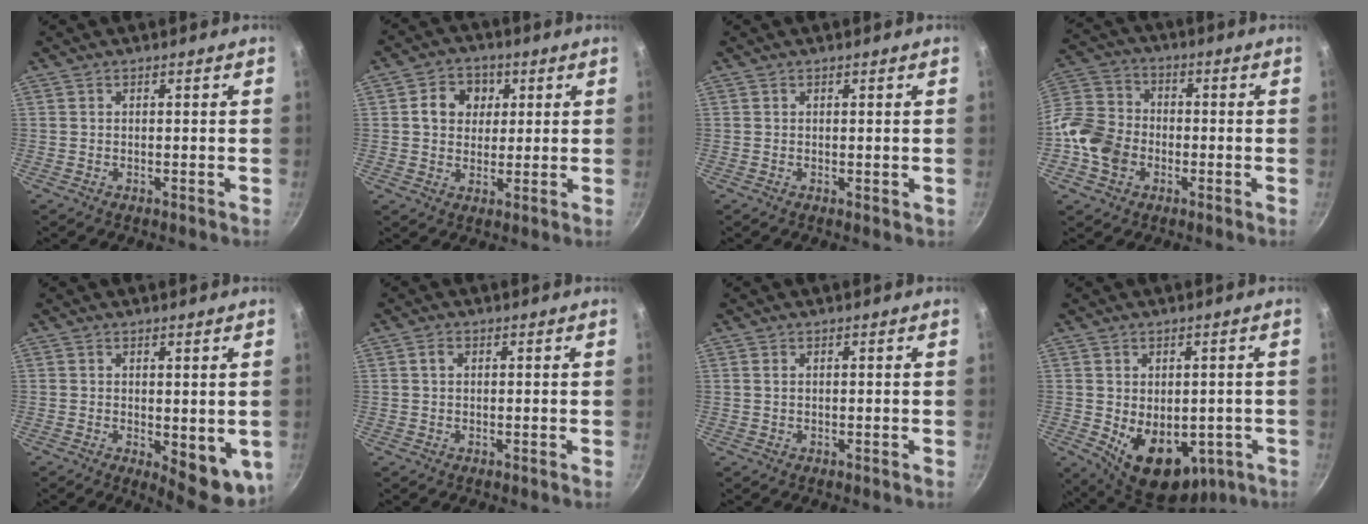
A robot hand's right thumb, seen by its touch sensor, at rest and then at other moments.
{"total": 7.5, "force": [1.9, 6.3, 3.4], "torque": [-0.025, 0.003, 0.021]}
{"total": 0.5, "force": [0.3, 0.3, 0.3], "torque": [-0.001, -0.003, 0.002]}
{"total": 12.8, "force": [-3.5, 10.1, 6.9], "torque": [-0.117, 0.028, -0.086]}
{"total": 8.5, "force": [-0.4, 3.8, 7.6], "torque": [-0.068, -0.007, 0.005]}
{"total": 1.5, "force": [0.4, 1.1, 1.0], "torque": [-0.014, 0.005, 0.005]}
{"total": 0.7, "force": [0.2, 0.4, 0.5], "torque": [-0.009, 0.001, 0.004]}
{"total": 13.8, "force": [-3.0, 9.3, 9.8], "torque": [-0.109, -0.015, -0.016]}